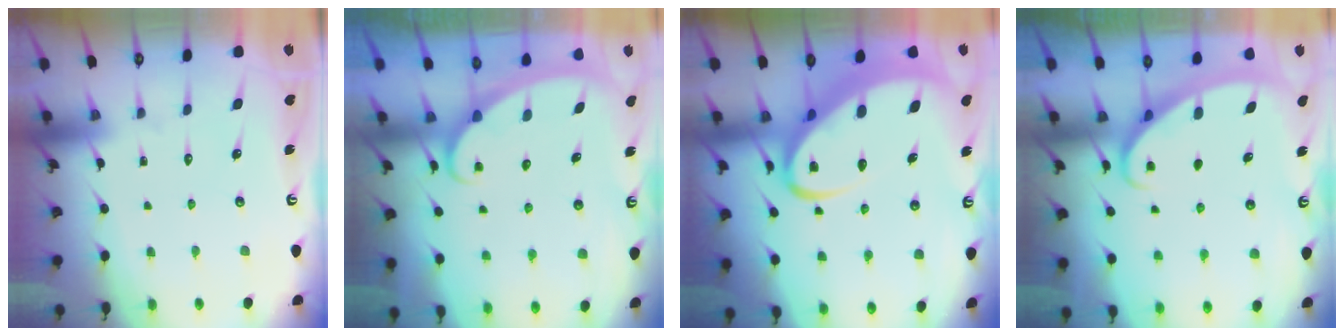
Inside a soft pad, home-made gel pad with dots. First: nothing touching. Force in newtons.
{"total": 2.6, "press": 2.6, "slide": 0.4}
{"total": 8.9, "press": 8.8, "slide": 1.0}
{"total": 2.5, "press": 2.5, "slide": 0.4}